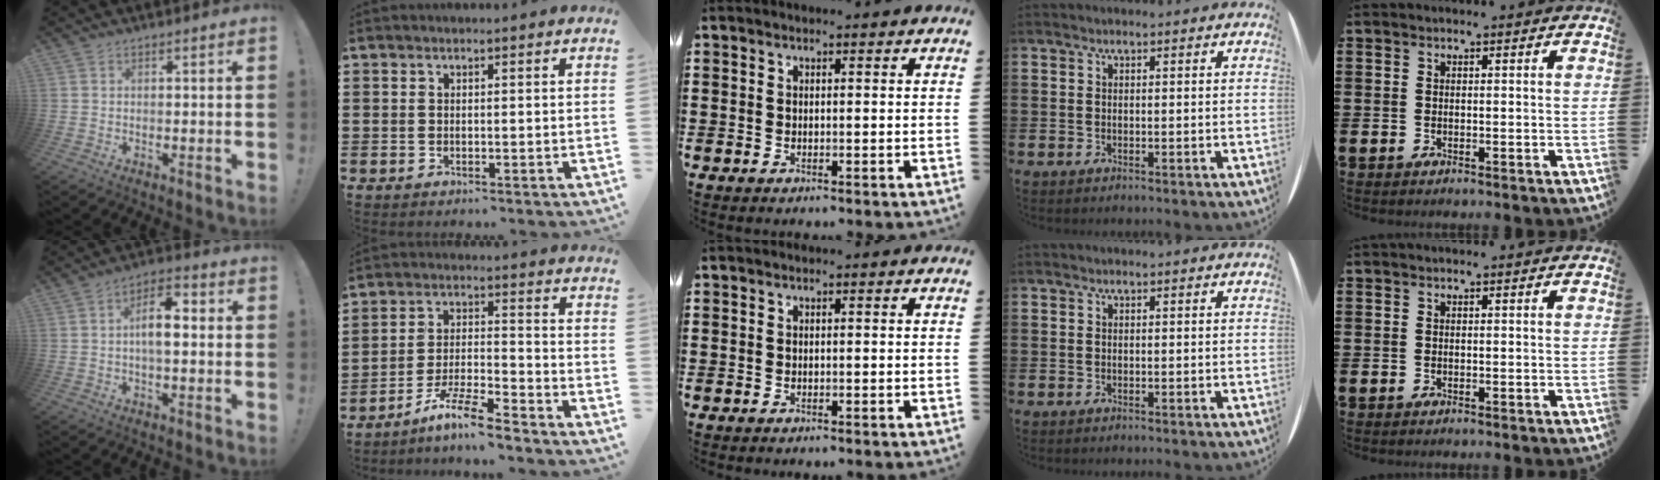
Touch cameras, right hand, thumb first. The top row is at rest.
{"thumb": {"total": 8.8, "force": [0.2, 4.2, 7.7], "torque": [-0.124, 0.006, -0.001]}, "index": {"total": 7.6, "force": [-6.5, 0.2, 3.9], "torque": [-0.080, 0.000, -0.125]}}